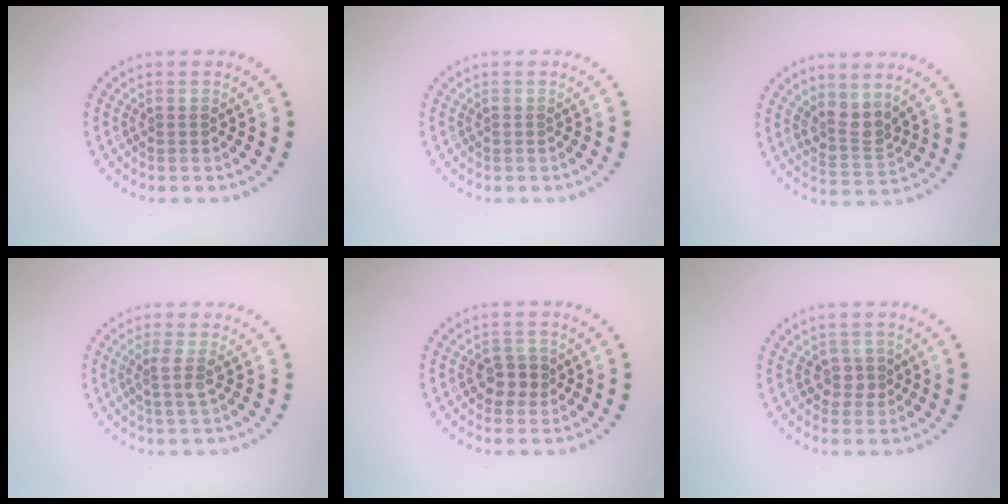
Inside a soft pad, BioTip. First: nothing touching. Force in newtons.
{"total": 0.0}
{"total": 2.6, "press": 2.0, "slide": 1.6}
{"total": 1.8, "press": 1.3, "slide": 1.3}
{"total": 2.1, "press": 2.0, "slide": 0.6}
{"total": 1.6, "press": 1.5, "slide": 0.7}